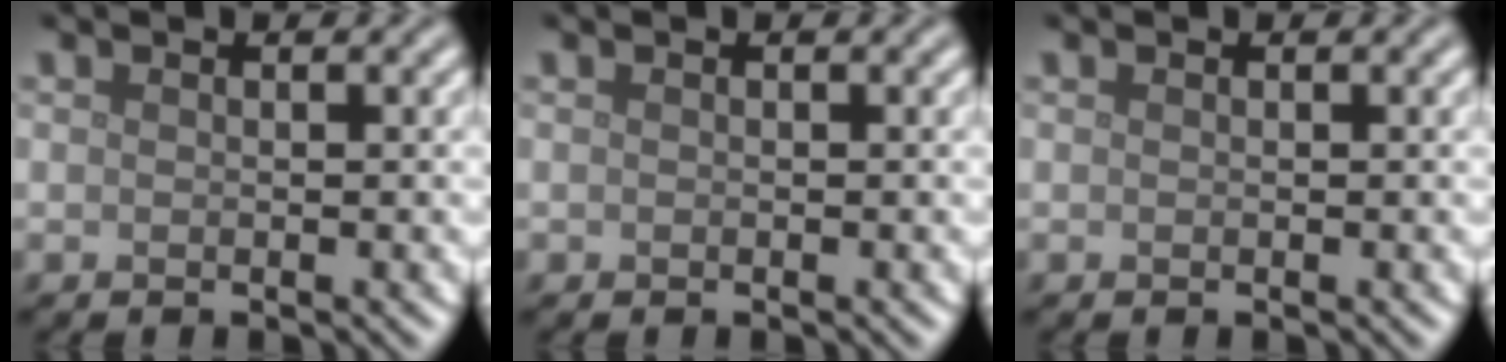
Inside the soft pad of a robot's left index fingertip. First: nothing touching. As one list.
[{"total": 0.0}, {"total": 0.0}]